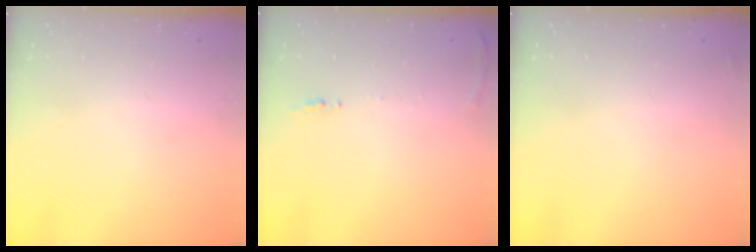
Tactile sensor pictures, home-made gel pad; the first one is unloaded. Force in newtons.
{"total": 6.1, "press": 6.0, "slide": 0.9}
{"total": 2.3, "press": 2.2, "slide": 0.8}